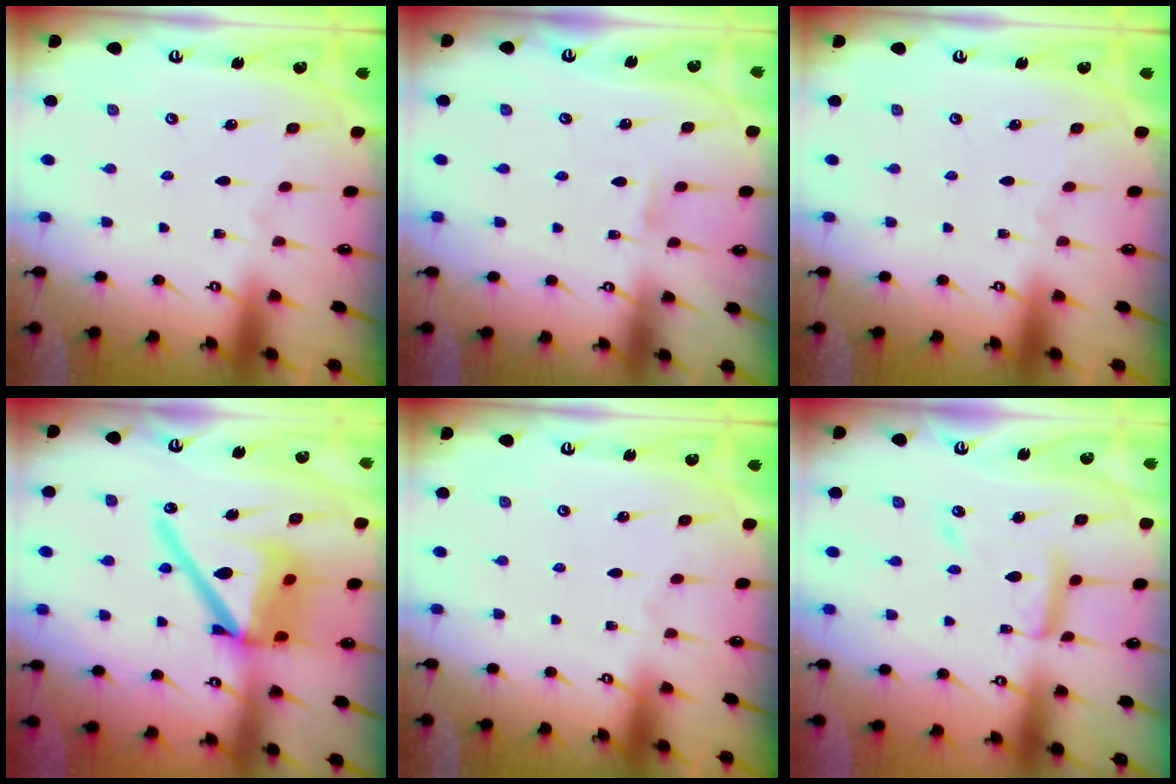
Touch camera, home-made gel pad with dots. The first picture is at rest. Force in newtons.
{"total": 3.2, "press": 3.2, "slide": 0.3}
{"total": 0.0}
{"total": 19.4, "press": 19.2, "slide": 2.8}
{"total": 0.0}
{"total": 12.3, "press": 12.2, "slide": 1.1}